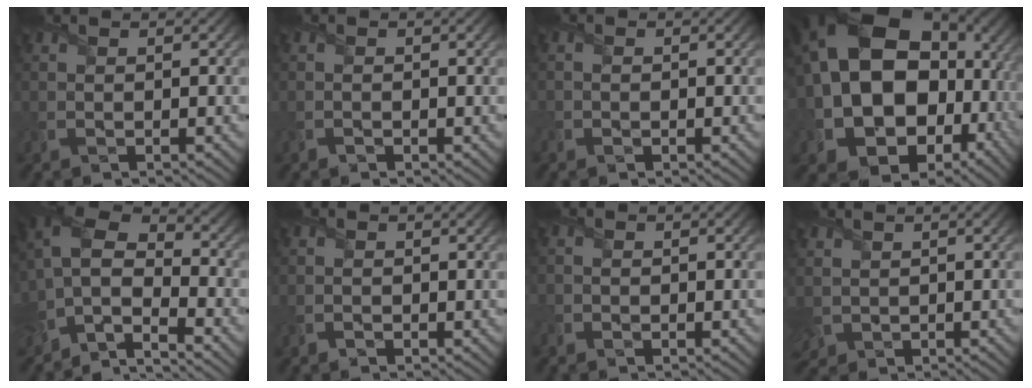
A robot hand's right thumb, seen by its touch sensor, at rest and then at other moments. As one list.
[{"total": 0.7, "force": [-0.3, 0.3, 0.6], "torque": [-0.010, -0.001, -0.005]}, {"total": 1.0, "force": [-0.6, 0.8, 0.2], "torque": [-0.004, -0.001, -0.008]}, {"total": 21.5, "force": [0.0, 16.9, 13.3], "torque": [-0.277, -0.021, 0.017]}, {"total": 9.8, "force": [-4.7, 4.0, 7.6], "torque": [-0.163, 0.003, -0.094]}, {"total": 0.6, "force": [-0.4, 0.3, 0.3], "torque": [-0.006, -0.002, -0.009]}, {"total": 1.3, "force": [-0.8, 1.0, 0.4], "torque": [-0.011, -0.002, -0.010]}, {"total": 2.0, "force": [0.7, 1.8, 0.4], "torque": [-0.028, -0.002, 0.015]}]